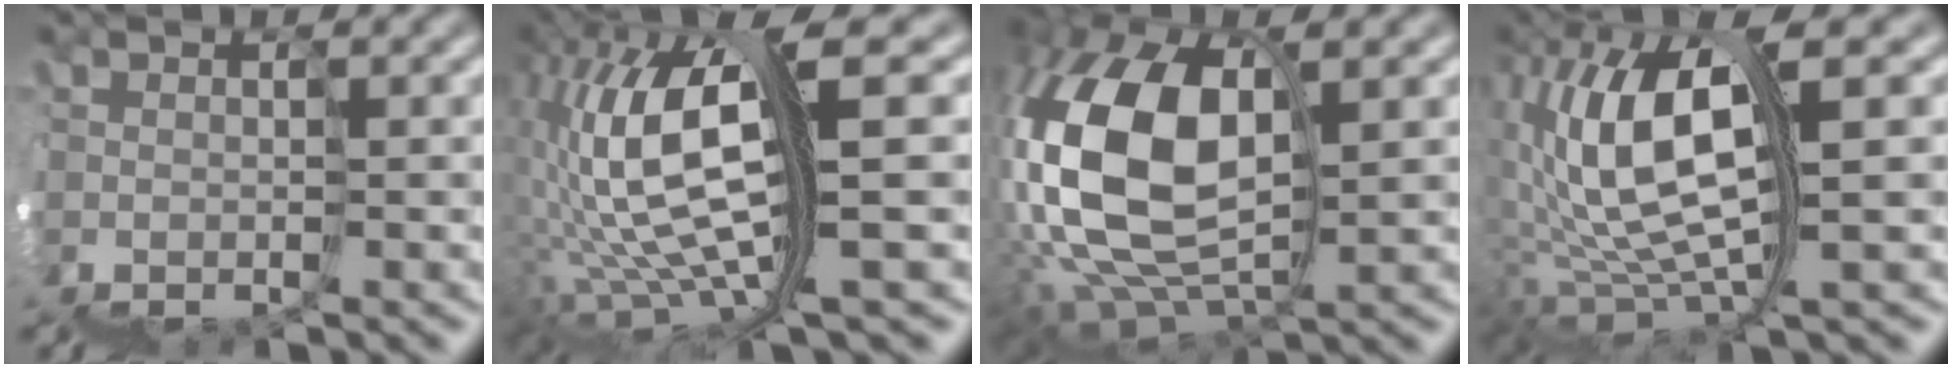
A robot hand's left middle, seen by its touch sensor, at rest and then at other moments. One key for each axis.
{"total": 9.7, "fx": 3.2, "fy": 2.1, "fz": 8.9, "tx": -0.193, "ty": 0.039, "tz": 0.065}
{"total": 10.8, "fx": 3.2, "fy": 6.0, "fz": 8.4, "tx": -0.209, "ty": 0.039, "tz": 0.047}
{"total": 8.0, "fx": 2.9, "fy": 2.2, "fz": 7.2, "tx": -0.163, "ty": 0.029, "tz": 0.044}